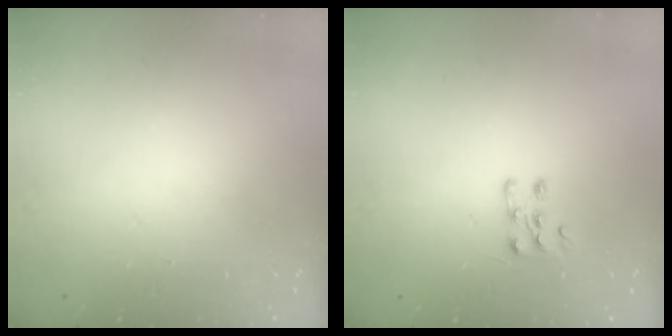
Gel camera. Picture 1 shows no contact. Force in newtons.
{"total": 6.3, "press": 6.1, "slide": 1.6}